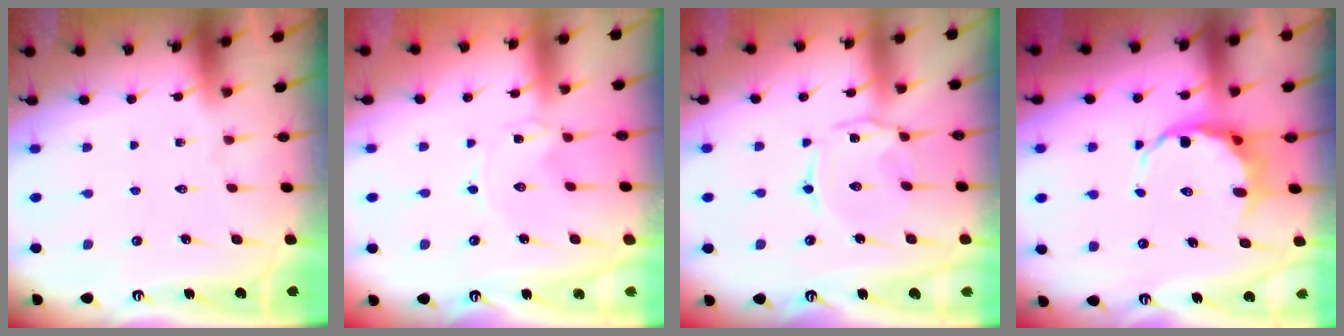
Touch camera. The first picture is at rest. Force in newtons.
{"total": 0.0}
{"total": 2.1, "press": 2.0, "slide": 0.4}
{"total": 6.6, "press": 6.1, "slide": 2.5}